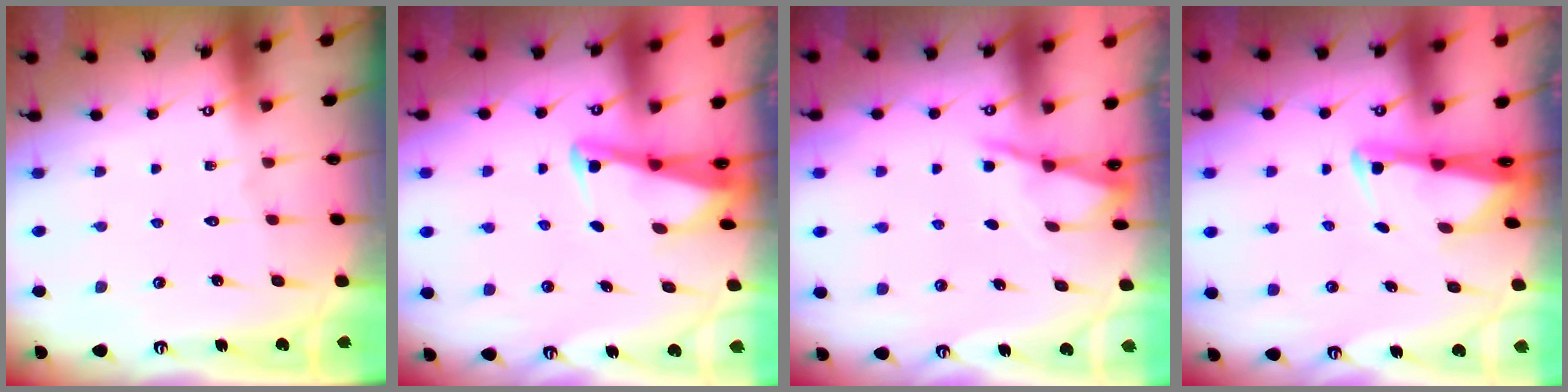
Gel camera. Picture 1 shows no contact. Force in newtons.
{"total": 2.5, "press": 2.5, "slide": 0.2}
{"total": 1.1, "press": 1.1, "slide": 0.1}
{"total": 2.6, "press": 2.6, "slide": 0.5}